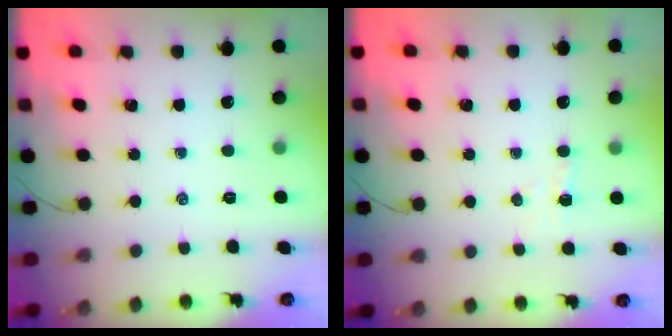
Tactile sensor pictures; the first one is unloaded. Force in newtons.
{"total": 3.0, "press": 2.9, "slide": 0.7}